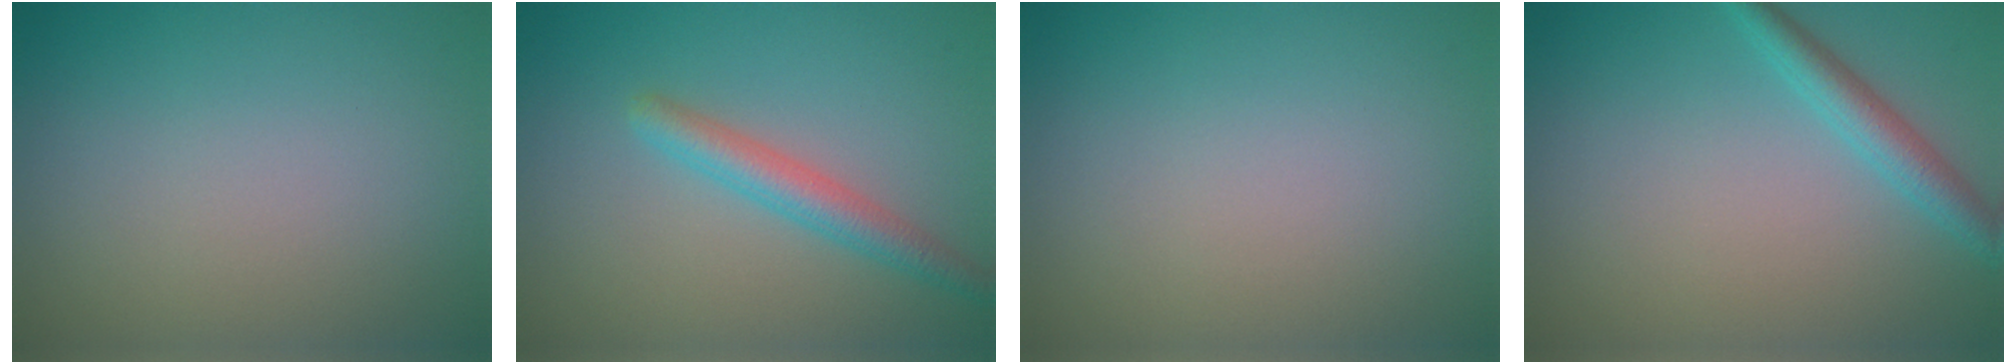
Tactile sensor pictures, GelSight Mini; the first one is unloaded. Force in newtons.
{"total": 3.0, "press": 3.0, "slide": 0.0}
{"total": 0.0}
{"total": 2.6, "press": 2.6, "slide": 0.1}